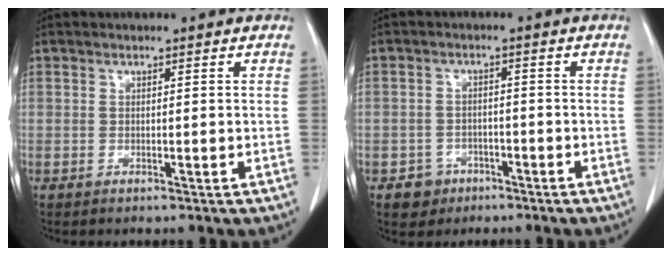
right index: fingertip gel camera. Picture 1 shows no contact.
{"total": 3.8, "force": [-2.1, 3.2, 0.0], "torque": [0.004, 0.015, -0.029]}